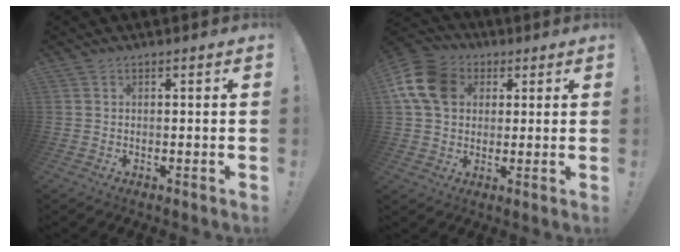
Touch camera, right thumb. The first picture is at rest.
{"total": 14.3, "force": [4.1, 11.2, 8.0], "torque": [-0.141, -0.001, 0.085]}